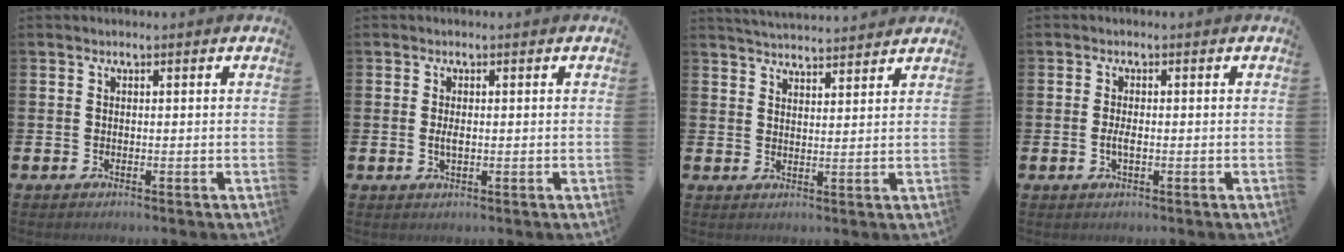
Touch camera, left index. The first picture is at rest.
{"total": 1.6, "force": [0.1, 0.7, 1.5], "torque": [-0.027, 0.002, -0.001]}
{"total": 4.1, "force": [4.1, 0.1, 0.0], "torque": [-0.011, -0.023, 0.074]}
{"total": 1.6, "force": [-0.2, 0.6, 1.5], "torque": [-0.026, -0.001, -0.005]}